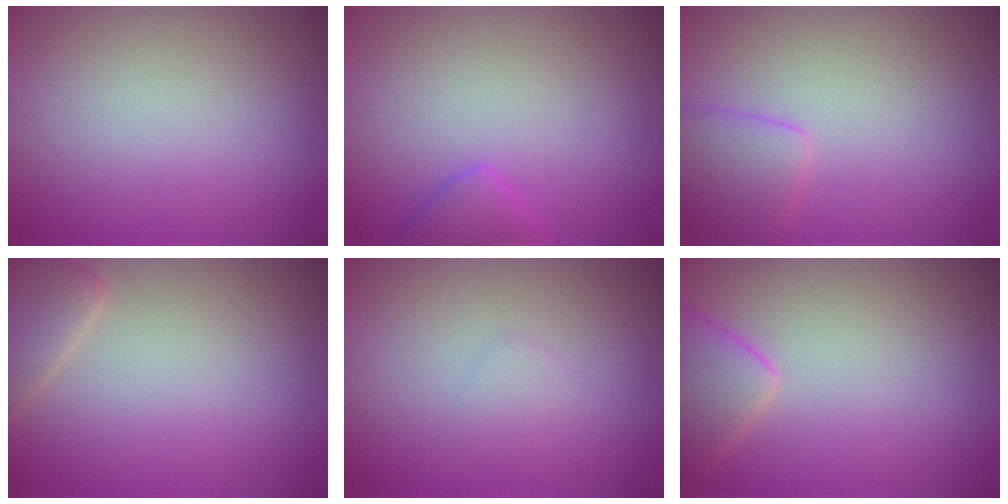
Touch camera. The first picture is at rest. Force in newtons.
{"total": 1.8, "press": 1.8, "slide": 0.1}
{"total": 2.5, "press": 2.5, "slide": 0.2}
{"total": 2.6, "press": 2.5, "slide": 0.3}
{"total": 1.0, "press": 1.0, "slide": 0.1}
{"total": 3.2, "press": 3.2, "slide": 0.2}